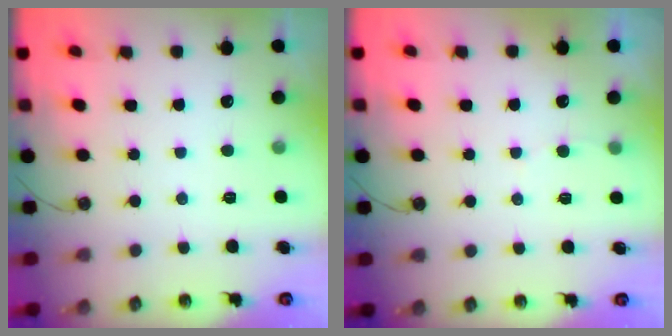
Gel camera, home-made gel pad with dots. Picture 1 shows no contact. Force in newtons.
{"total": 2.3, "press": 2.3, "slide": 0.3}